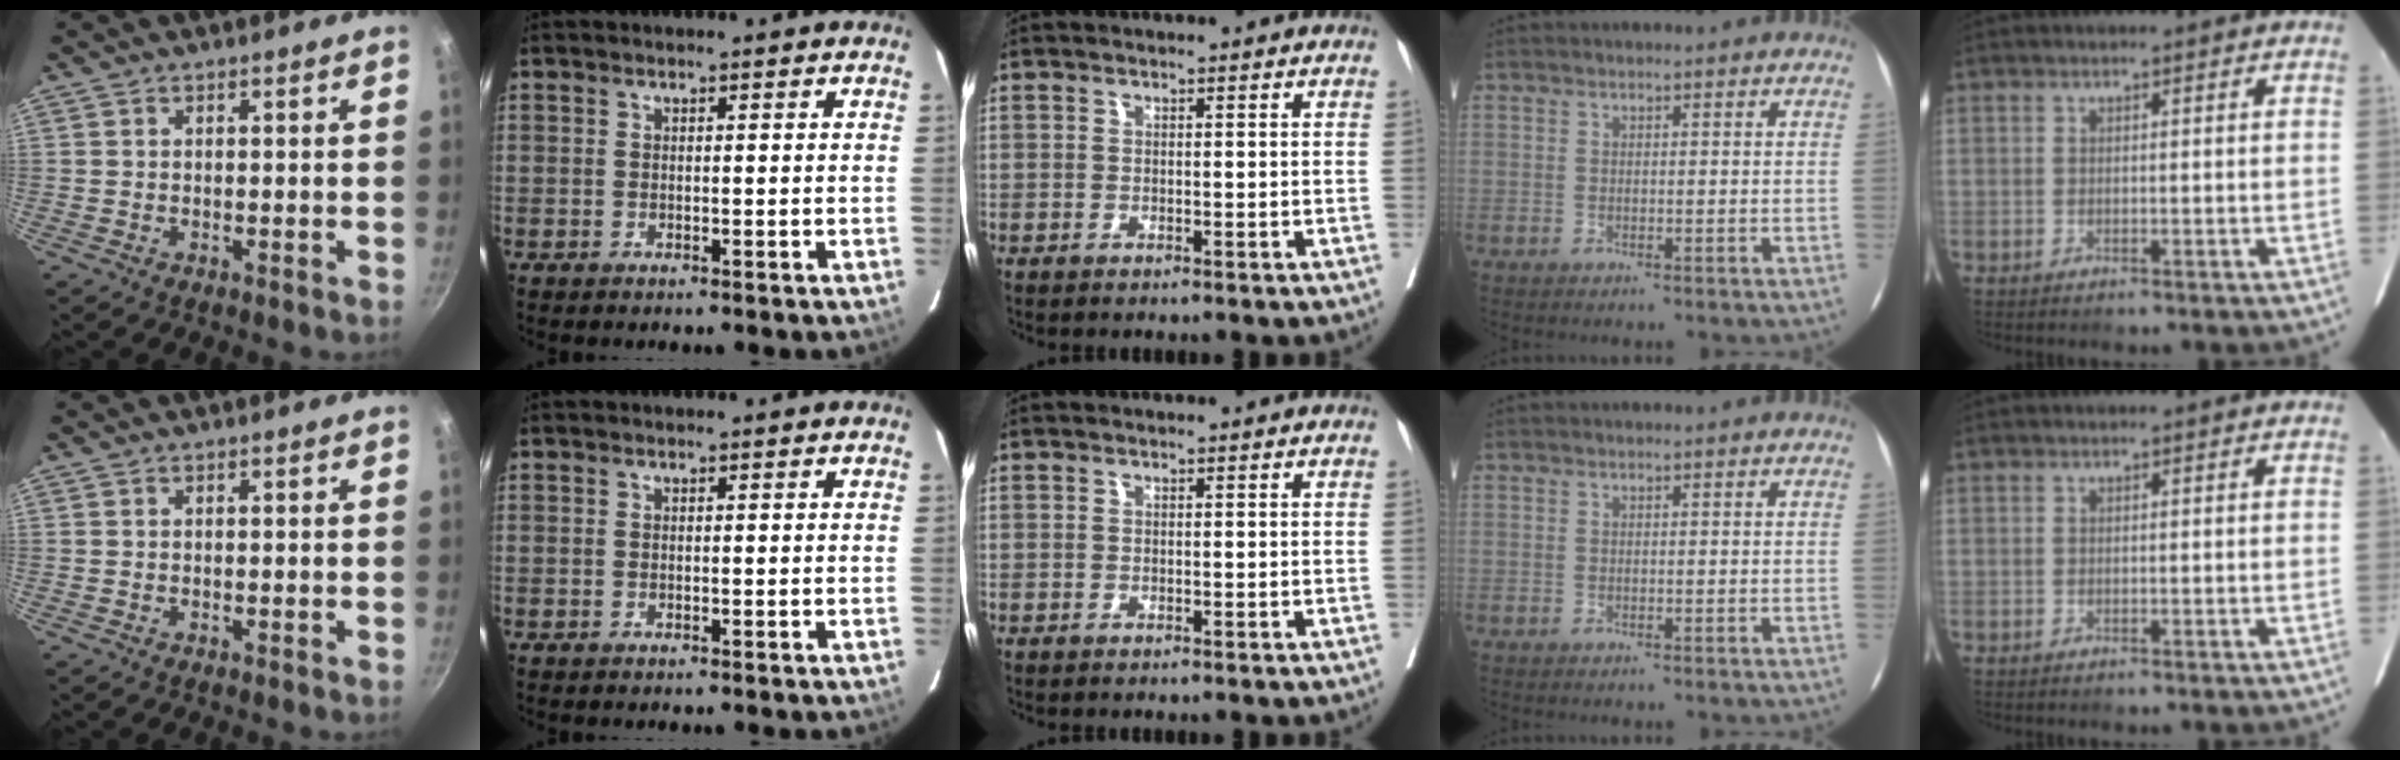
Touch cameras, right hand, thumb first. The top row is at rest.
{}